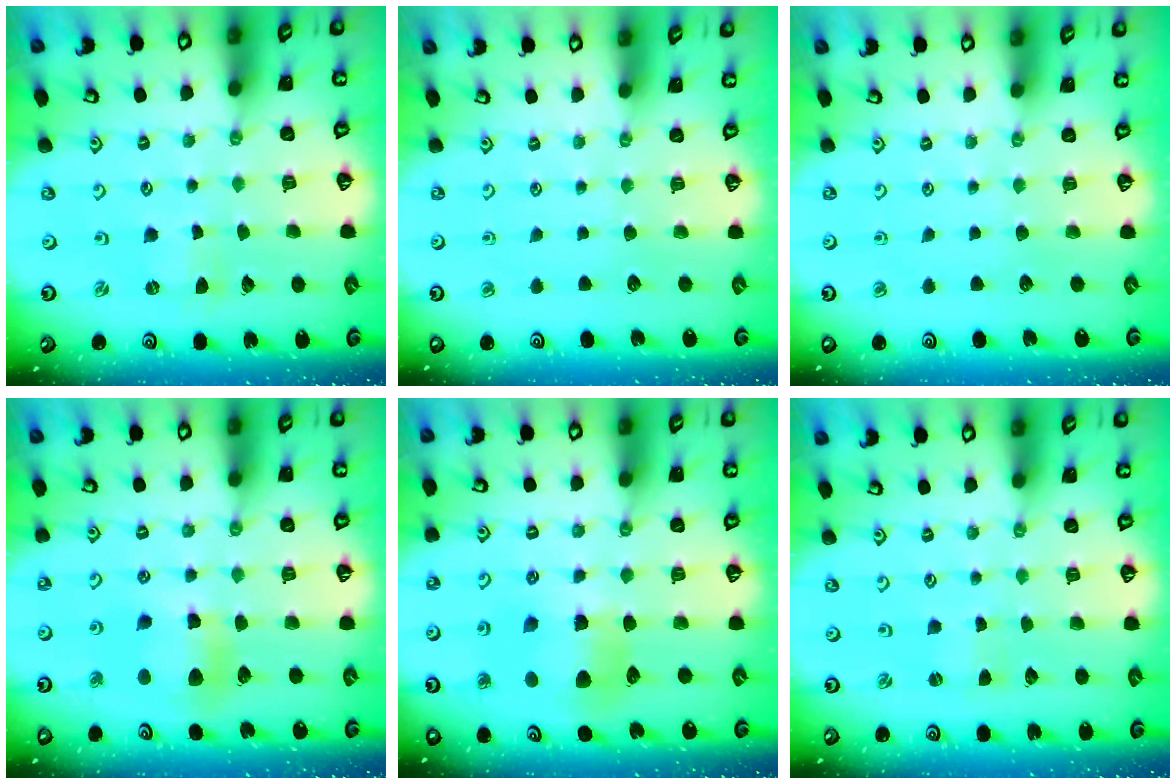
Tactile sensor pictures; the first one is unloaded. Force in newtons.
{"total": 0.0}
{"total": 0.0}
{"total": 9.1, "press": 9.1, "slide": 1.0}
{"total": 8.4, "press": 8.4, "slide": 0.9}
{"total": 0.7, "press": 0.6, "slide": 0.1}